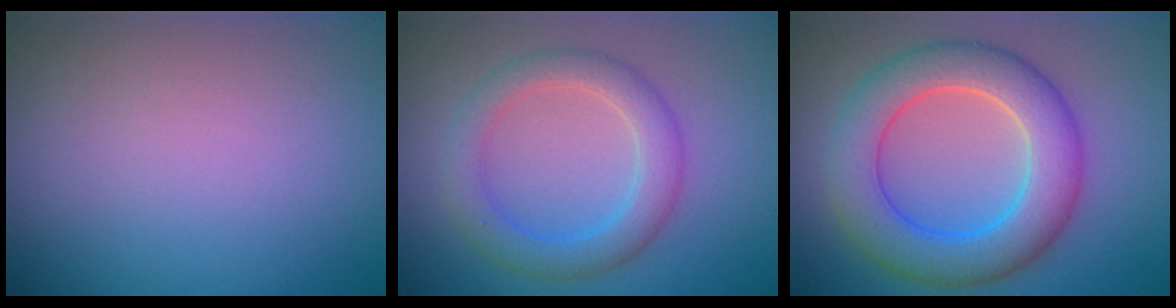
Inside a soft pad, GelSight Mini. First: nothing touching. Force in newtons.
{"total": 3.7, "press": 3.7, "slide": 0.2}
{"total": 7.4, "press": 7.4, "slide": 0.4}